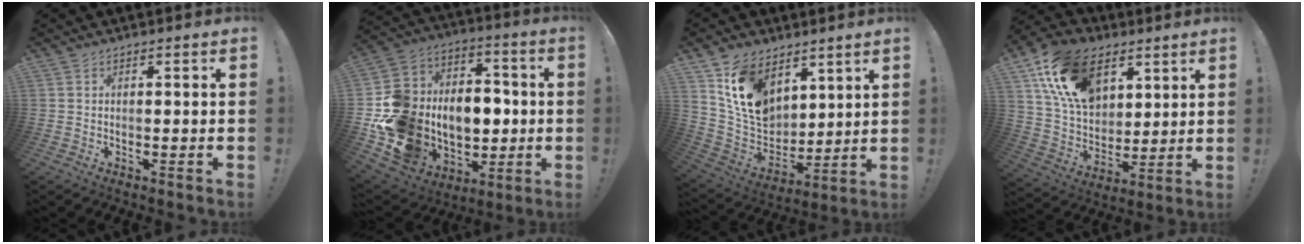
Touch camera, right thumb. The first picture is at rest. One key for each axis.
{"total": 19.6, "fx": -3.9, "fy": 17.5, "fz": 7.9, "tx": -0.140, "ty": 0.016, "tz": -0.014}
{"total": 15.8, "fx": 9.0, "fy": 10.5, "fz": 7.5, "tx": -0.131, "ty": -0.049, "tz": 0.177}
{"total": 21.0, "fx": 9.8, "fy": 13.7, "fz": 12.6, "tx": -0.227, "ty": -0.039, "tz": 0.183}